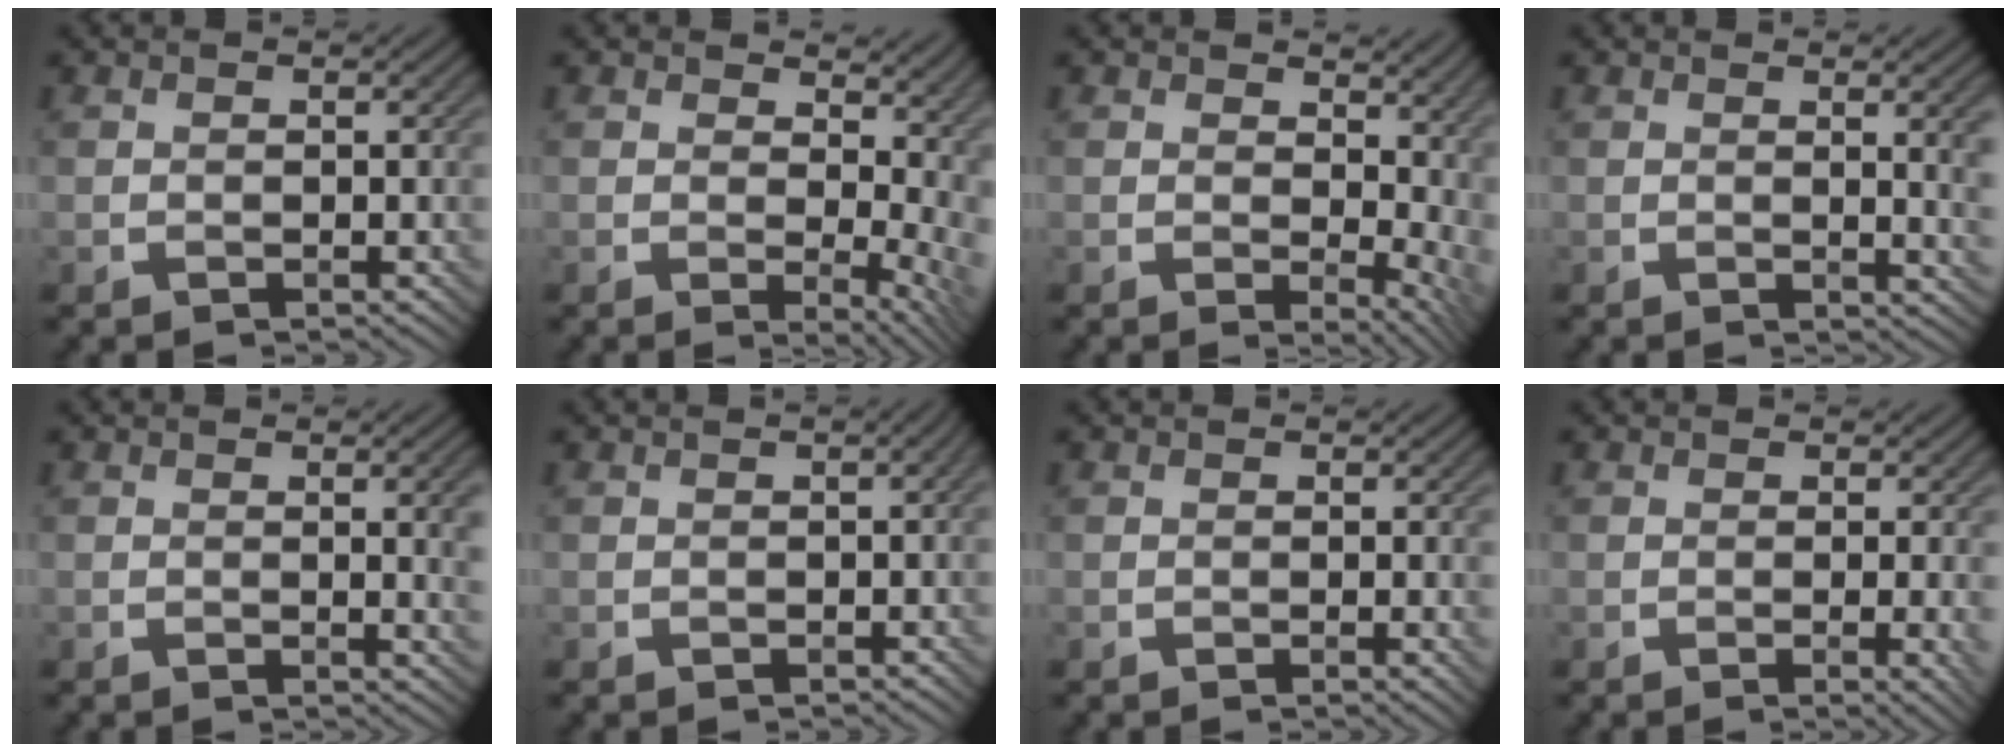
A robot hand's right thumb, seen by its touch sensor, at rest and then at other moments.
{"total": 9.6, "force": [2.3, 4.7, 8.1], "torque": [-0.086, 0.000, 0.048]}
{"total": 9.0, "force": [1.8, 5.1, 7.2], "torque": [-0.077, -0.010, 0.043]}
{"total": 3.9, "force": [0.7, 0.7, 3.8], "torque": [-0.058, 0.004, 0.012]}
{"total": 3.4, "force": [0.5, 0.6, 3.3], "torque": [-0.049, 0.004, 0.008]}
{"total": 1.0, "force": [0.1, 0.1, 1.0], "torque": [-0.012, 0.005, 0.001]}
{"total": 1.0, "force": [0.0, 0.1, 1.0], "torque": [-0.017, -0.004, -0.002]}
{"total": 2.5, "force": [-0.3, 0.4, 2.5], "torque": [-0.041, -0.002, -0.007]}